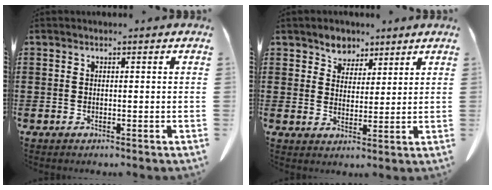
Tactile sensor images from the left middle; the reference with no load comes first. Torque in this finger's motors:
{"motor_torque": [1.24, 0.90, 0.08, 0.02]}